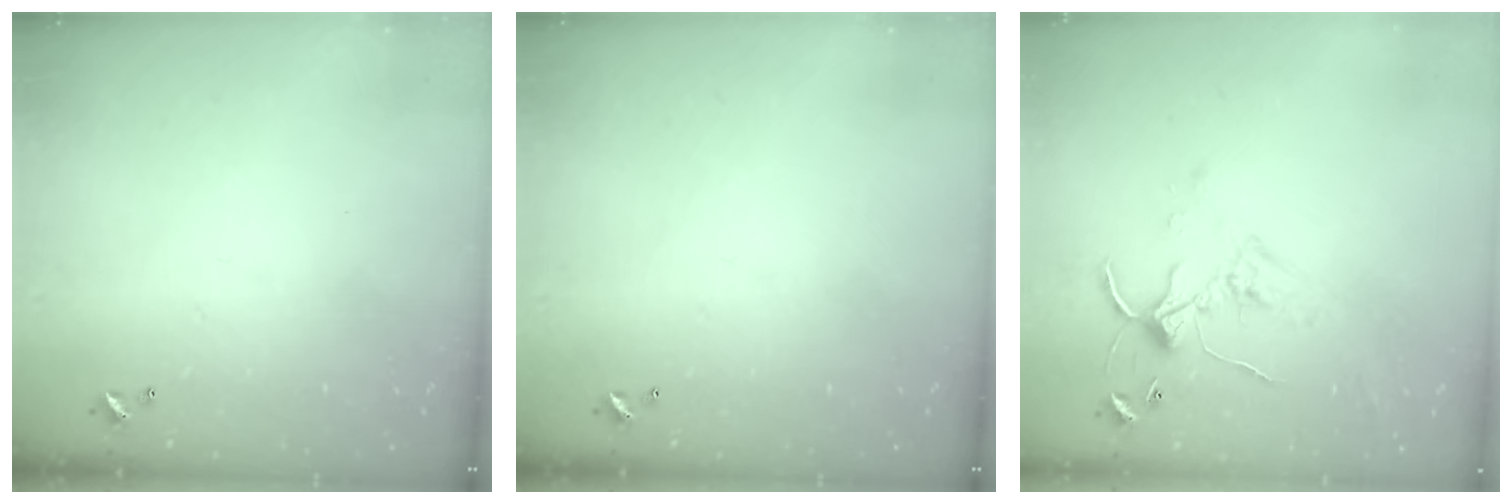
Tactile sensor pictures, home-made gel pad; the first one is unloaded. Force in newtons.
{"total": 0.0}
{"total": 1.9, "press": 1.9, "slide": 0.6}